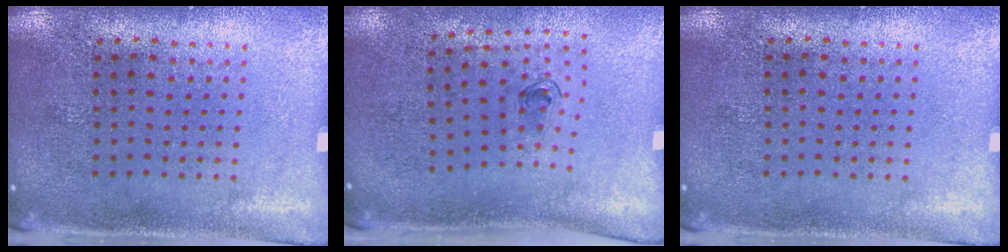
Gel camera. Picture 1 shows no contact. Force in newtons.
{"total": 0.6, "press": 0.3, "slide": 0.6}
{"total": 0.0}